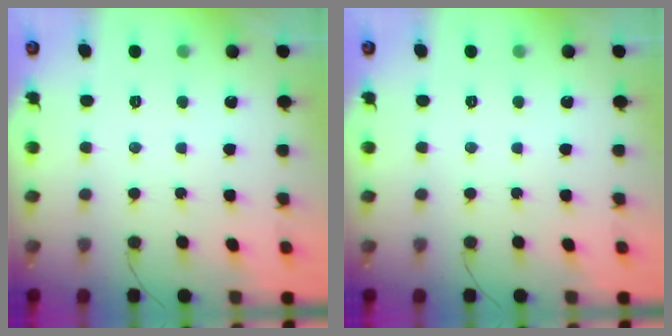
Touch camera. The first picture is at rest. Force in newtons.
{"total": 0.0}